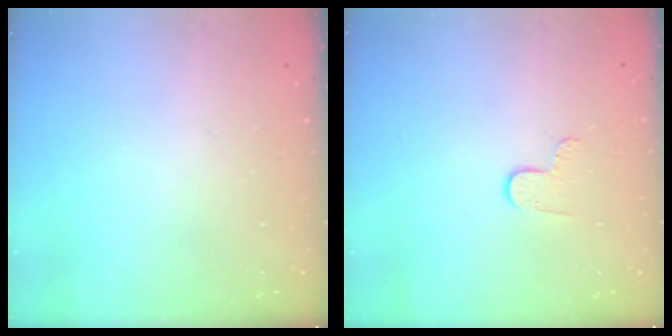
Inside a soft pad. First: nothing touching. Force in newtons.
{"total": 6.0, "press": 6.0, "slide": 0.5}